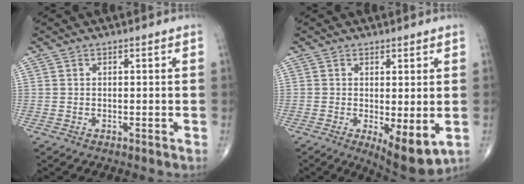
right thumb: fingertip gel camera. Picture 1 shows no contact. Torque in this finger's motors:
{"motor_torque": [-0.17, 0.46, 0.08, -0.08, 0.02]}